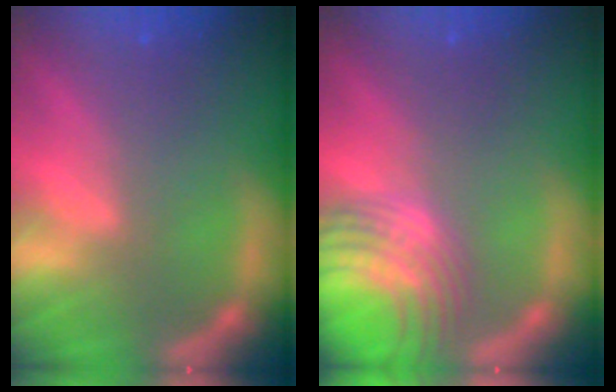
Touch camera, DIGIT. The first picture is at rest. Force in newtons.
{"total": 9.5}